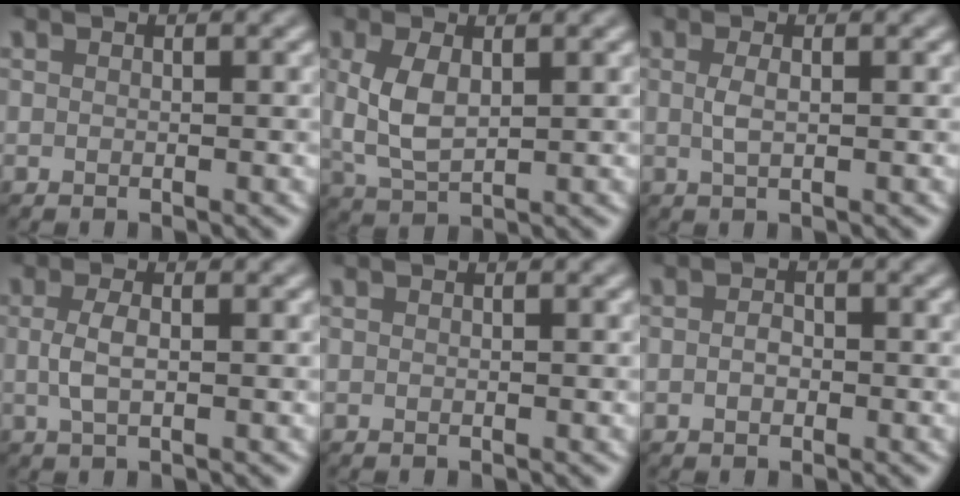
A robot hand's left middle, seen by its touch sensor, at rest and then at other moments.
{"total": 3.7, "force": [0.7, 1.9, 3.1], "torque": [-0.070, 0.000, 0.018]}
{"total": 1.4, "force": [0.1, 0.4, 1.3], "torque": [-0.027, 0.000, 0.002]}
{"total": 2.0, "force": [0.0, 0.7, 1.9], "torque": [-0.042, 0.000, 0.000]}
{"total": 0.0}
{"total": 1.3, "force": [-0.3, 0.9, 0.8], "torque": [-0.015, -0.001, -0.009]}